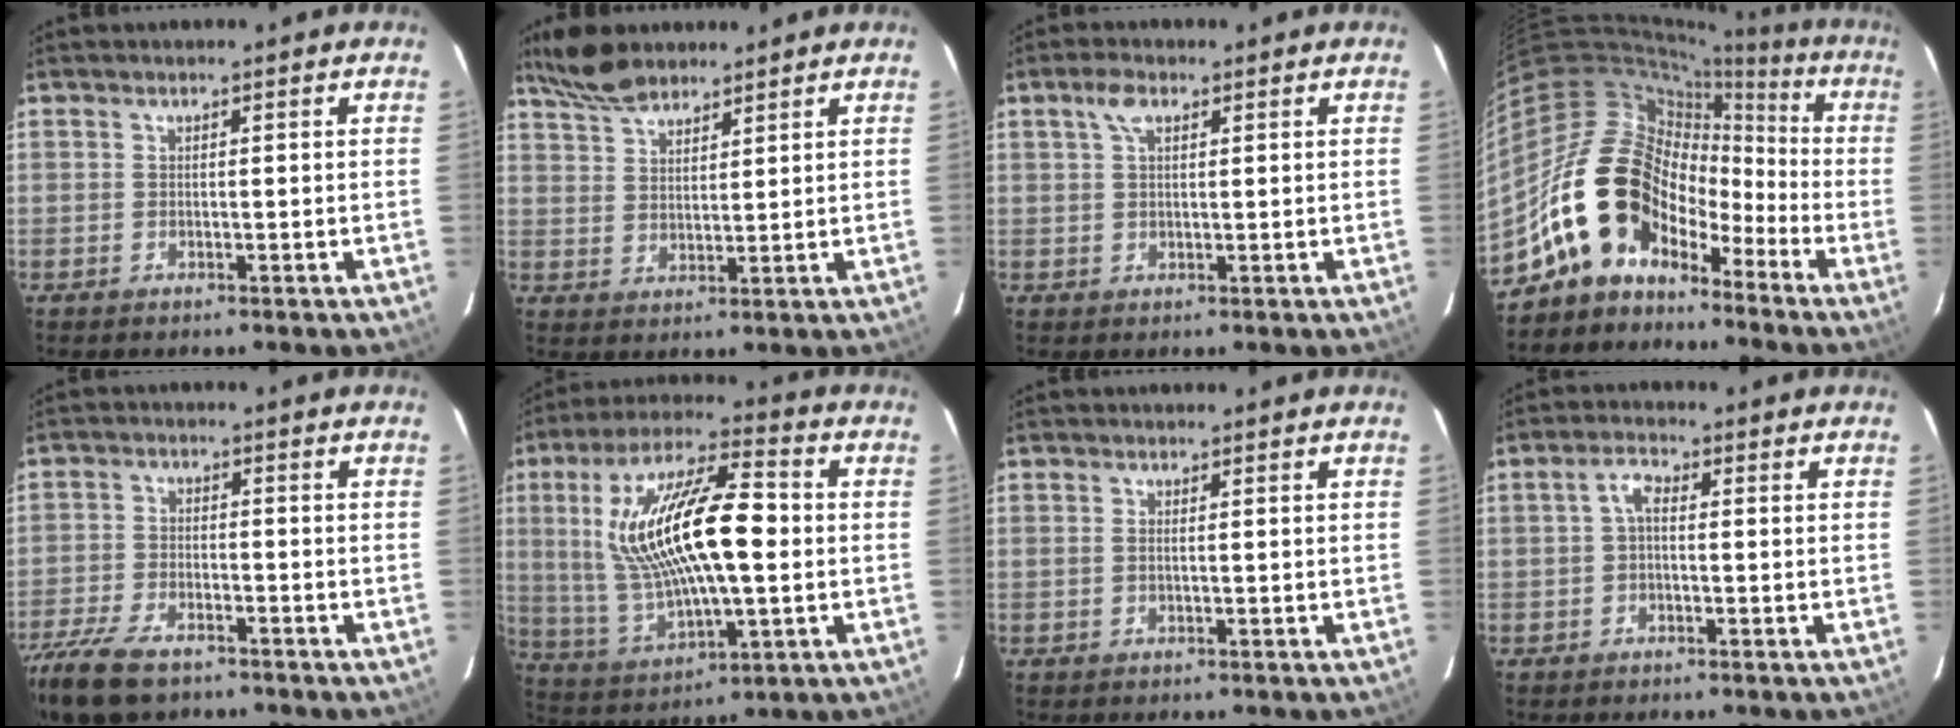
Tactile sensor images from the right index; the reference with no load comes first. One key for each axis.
{"total": 7.7, "fx": 6.4, "fy": 2.7, "fz": 3.2, "tx": -0.070, "ty": 0.021, "tz": 0.122}
{"total": 3.1, "fx": 1.5, "fy": 1.5, "fz": 2.2, "tx": -0.044, "ty": 0.009, "tz": 0.027}
{"total": 15.9, "fx": -8.7, "fy": 11.5, "fz": 6.9, "tx": -0.125, "ty": 0.032, "tz": -0.157}
{"total": 14.2, "fx": -10.5, "fy": 5.8, "fz": 7.6, "tx": -0.193, "ty": -0.034, "tz": -0.198}
{"total": 21.7, "fx": 2.3, "fy": 7.1, "fz": 20.3, "tx": -0.388, "ty": 0.012, "tz": 0.051}
{"total": 0.5, "fx": 0.1, "fy": -0.1, "fz": 0.5, "tx": -0.009, "ty": 0.003, "tz": 0.000}
{"total": 2.5, "fx": -0.1, "fy": 1.4, "fz": 2.1, "tx": -0.045, "ty": 0.011, "tz": -0.003}